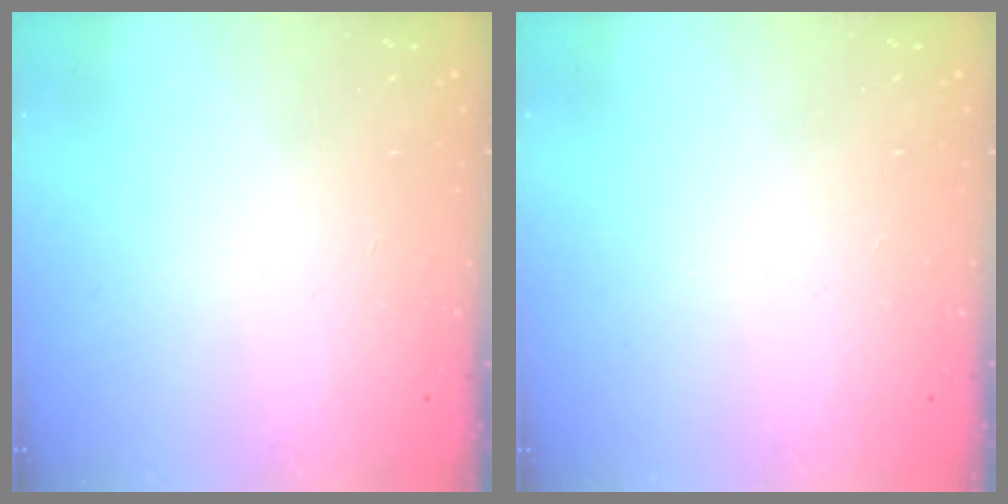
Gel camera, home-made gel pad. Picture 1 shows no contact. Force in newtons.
{"total": 0.0}